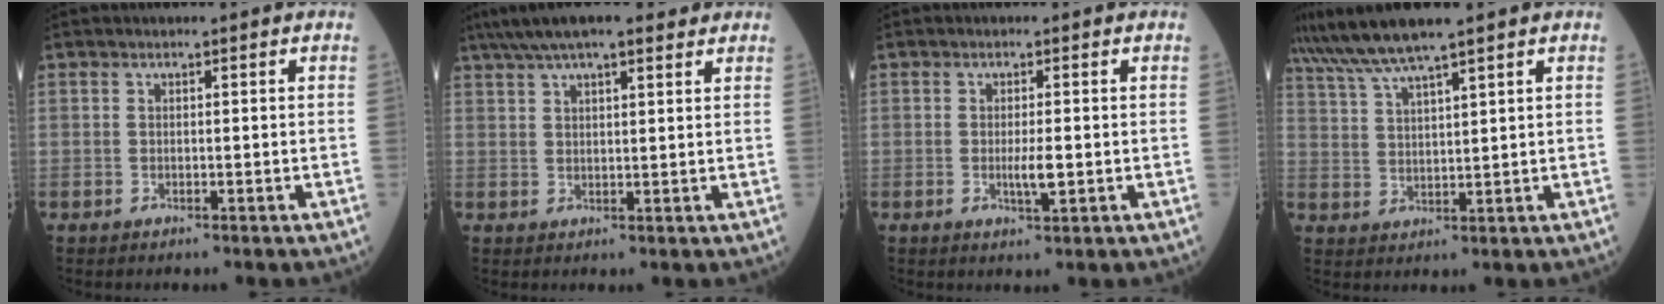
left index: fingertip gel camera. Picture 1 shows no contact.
{"total": 12.2, "force": [9.6, 2.7, 6.9], "torque": [-0.123, 0.050, 0.150]}
{"total": 2.6, "force": [-0.2, 0.4, 2.6], "torque": [-0.049, -0.003, -0.002]}
{"total": 7.4, "force": [6.2, -0.7, 4.0], "torque": [-0.088, 0.019, 0.123]}